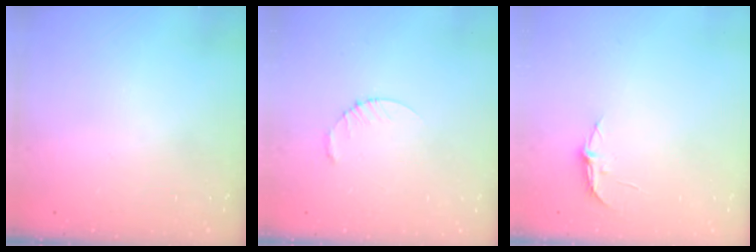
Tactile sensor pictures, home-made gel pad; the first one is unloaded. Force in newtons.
{"total": 2.5, "press": 2.5, "slide": 0.3}
{"total": 3.8, "press": 3.8, "slide": 0.3}